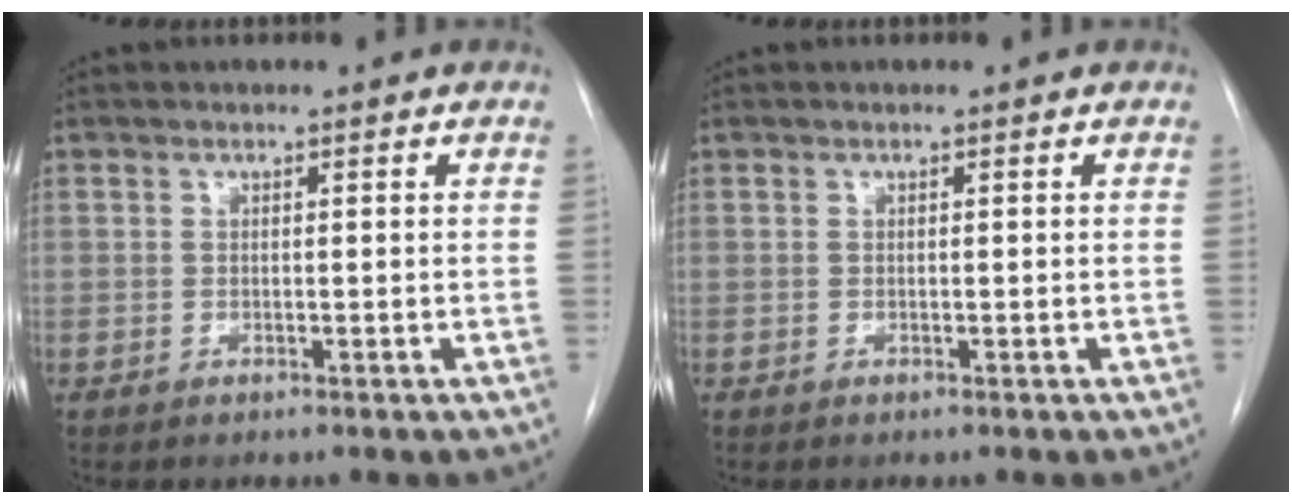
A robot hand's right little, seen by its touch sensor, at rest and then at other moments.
{"total": 0.0}